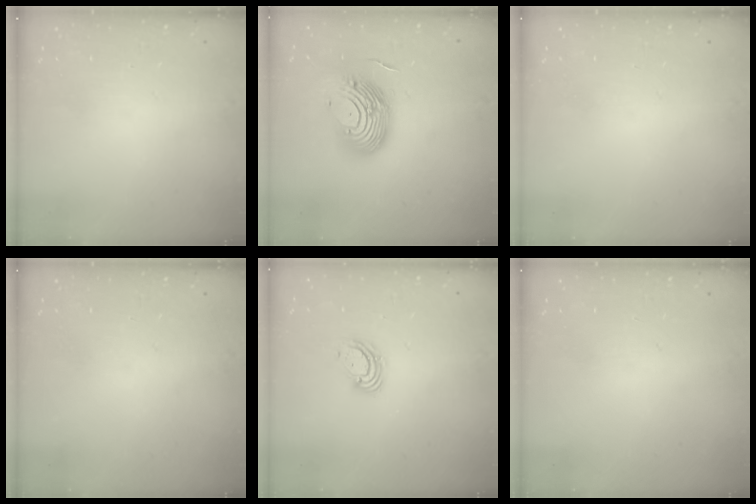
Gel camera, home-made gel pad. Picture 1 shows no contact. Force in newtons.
{"total": 16.3, "press": 15.8, "slide": 4.1}
{"total": 0.0}
{"total": 0.0}
{"total": 5.4, "press": 5.4, "slide": 0.7}
{"total": 0.0}